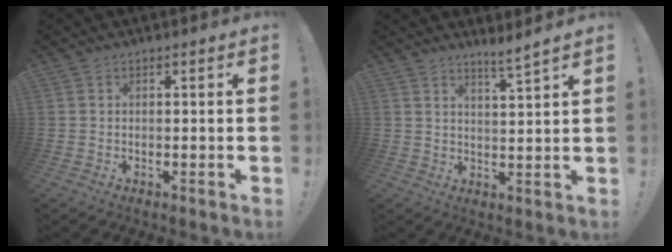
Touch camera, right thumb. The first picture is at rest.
{"total": 4.5, "force": [3.6, -1.0, 2.4], "torque": [-0.036, -0.029, 0.058]}